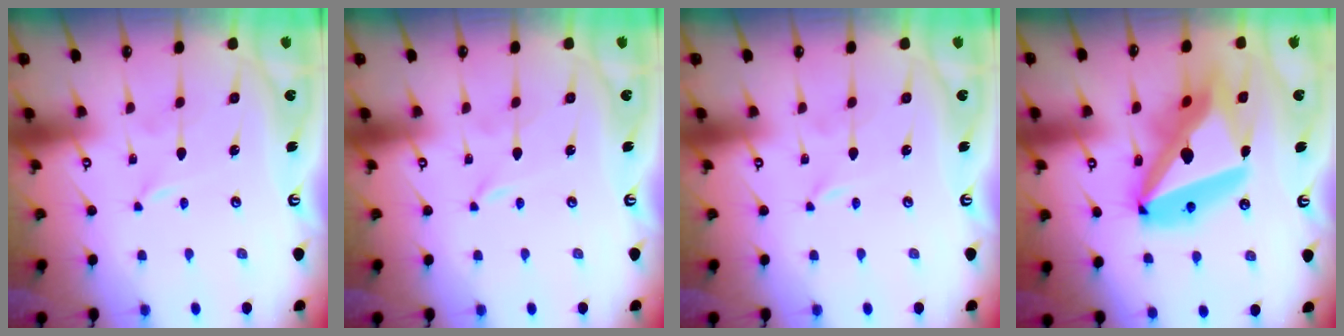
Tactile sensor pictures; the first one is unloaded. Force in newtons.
{"total": 0.0}
{"total": 0.0}
{"total": 25.5, "press": 25.3, "slide": 3.1}